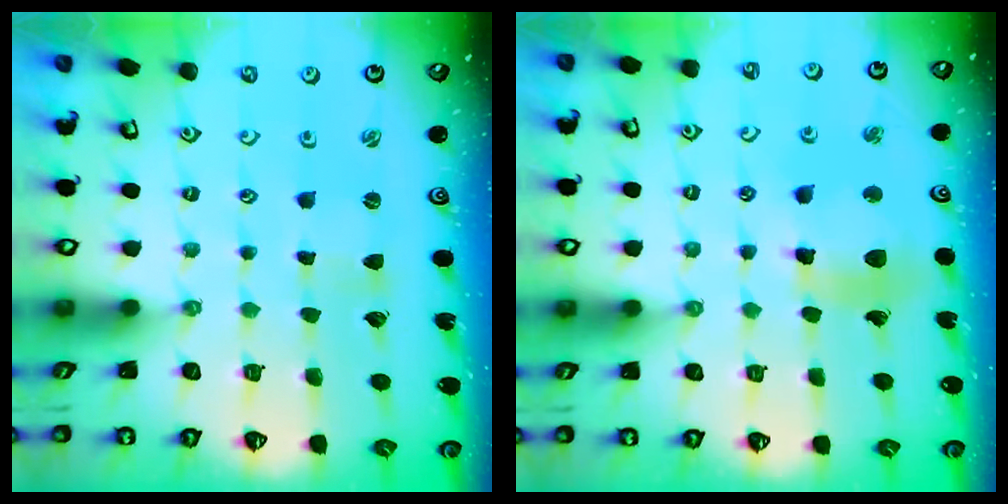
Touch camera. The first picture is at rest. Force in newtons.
{"total": 11.4, "press": 11.3, "slide": 1.4}